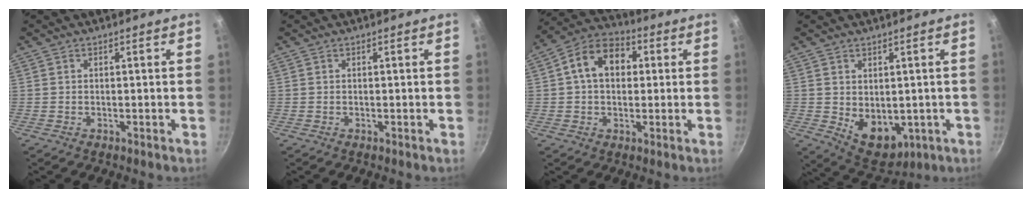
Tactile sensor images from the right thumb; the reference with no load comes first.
{"total": 0.0}
{"total": 11.1, "force": [1.9, 8.0, 7.5], "torque": [-0.091, 0.026, 0.012]}
{"total": 8.8, "force": [-0.5, 6.2, 6.2], "torque": [-0.067, -0.018, 0.016]}